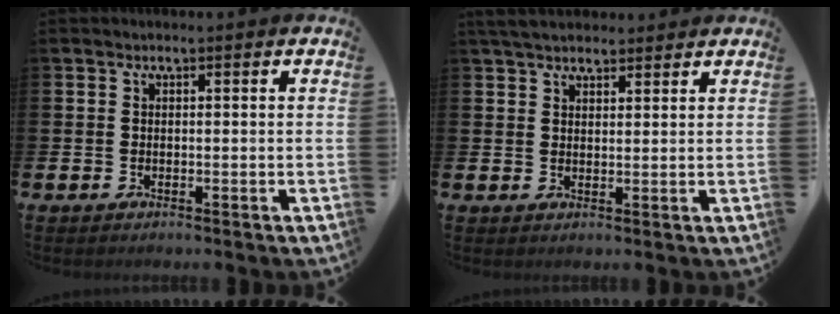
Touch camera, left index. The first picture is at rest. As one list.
[{"total": 4.1, "force": [3.7, 1.3, 1.1], "torque": [-0.030, -0.008, 0.070]}]